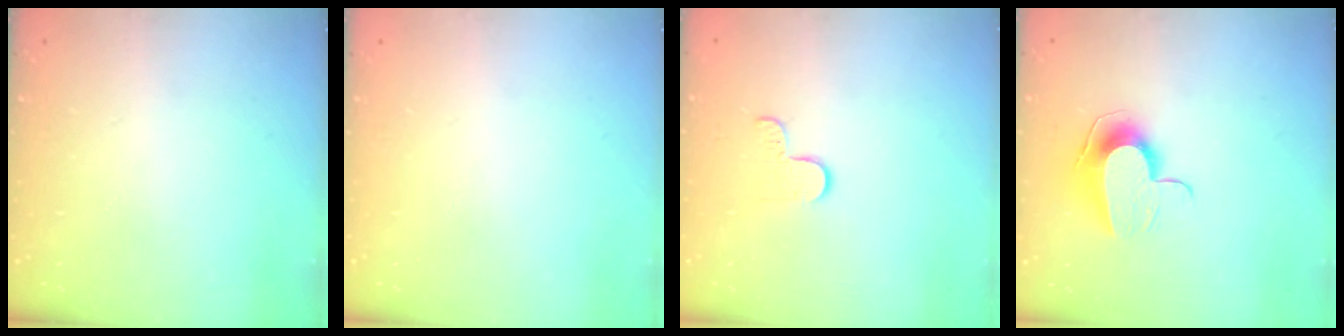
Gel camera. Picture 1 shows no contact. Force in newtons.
{"total": 0.0}
{"total": 3.8, "press": 3.8, "slide": 0.4}
{"total": 10.0, "press": 10.0, "slide": 1.2}